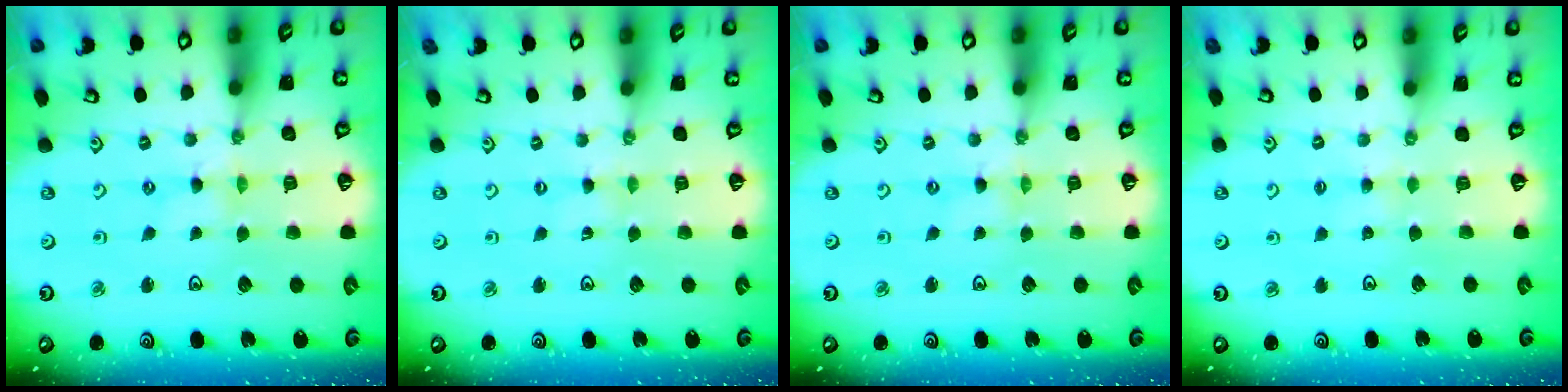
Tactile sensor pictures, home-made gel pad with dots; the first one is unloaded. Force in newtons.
{"total": 0.0}
{"total": 0.0}
{"total": 2.7, "press": 2.7, "slide": 0.3}